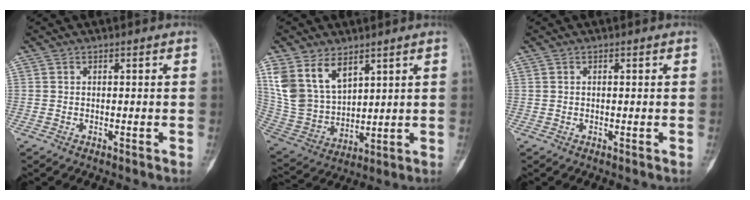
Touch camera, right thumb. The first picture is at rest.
{"total": 13.4, "force": [7.2, 8.0, 7.9], "torque": [-0.138, -0.023, 0.165]}
{"total": 0.0}